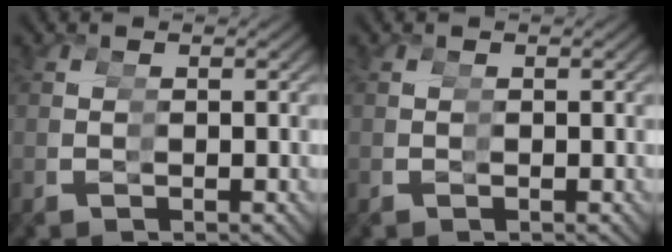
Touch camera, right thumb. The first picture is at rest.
{"total": 0.0}